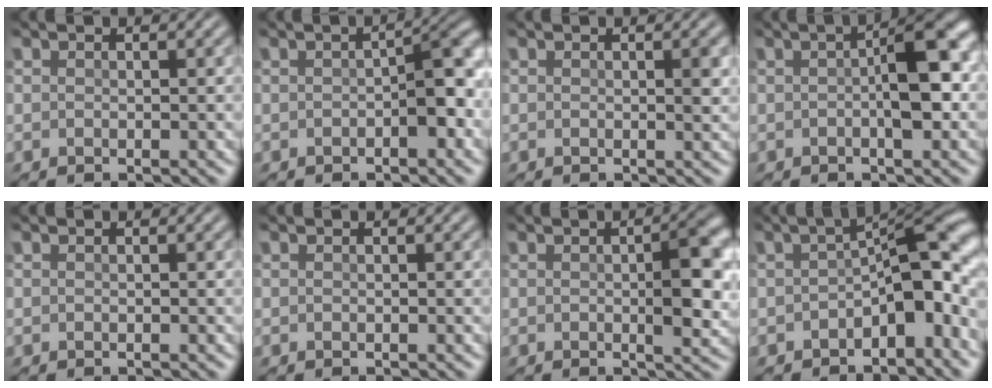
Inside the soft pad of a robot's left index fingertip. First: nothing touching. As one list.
[{"total": 4.7, "force": [-0.7, 2.0, 4.2], "torque": [-0.059, 0.008, -0.013]}, {"total": 1.3, "force": [0.2, 0.5, 1.1], "torque": [-0.022, -0.001, 0.005]}, {"total": 6.0, "force": [0.4, 2.0, 5.6], "torque": [-0.091, 0.012, 0.004]}, {"total": 0.0}, {"total": 0.0}, {"total": 5.4, "force": [-0.1, 2.2, 4.9], "torque": [-0.076, 0.001, 0.001]}, {"total": 10.2, "force": [-2.1, 5.1, 8.6], "torque": [-0.104, 0.003, -0.040]}]